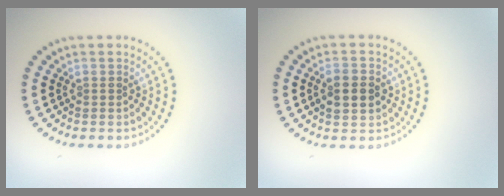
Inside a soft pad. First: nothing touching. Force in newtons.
{"total": 2.6, "press": 2.6, "slide": 0.2}